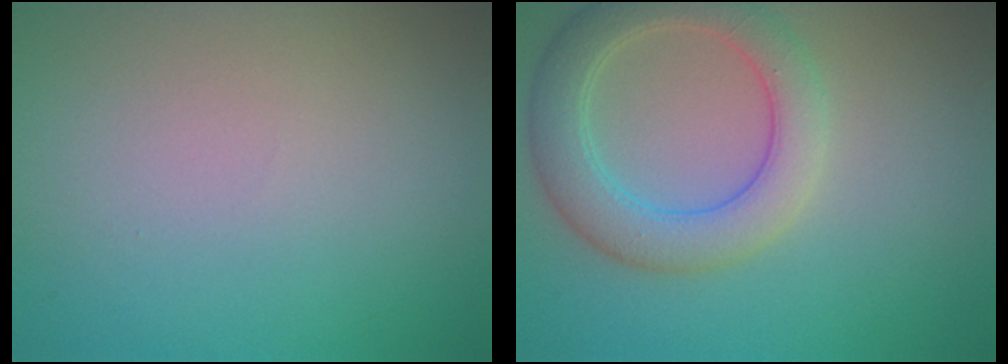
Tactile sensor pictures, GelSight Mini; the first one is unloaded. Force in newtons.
{"total": 5.1, "press": 5.1, "slide": 0.0}